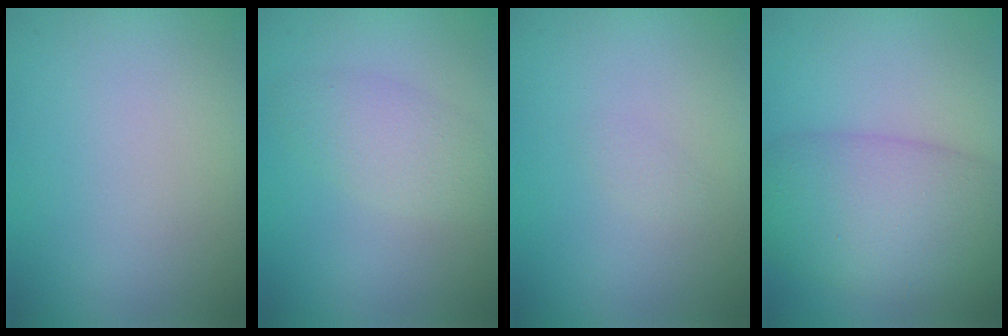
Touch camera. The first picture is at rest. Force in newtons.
{"total": 2.9, "press": 2.9, "slide": 0.1}
{"total": 0.6, "press": 0.6, "slide": 0.0}
{"total": 9.1, "press": 9.1, "slide": 0.3}